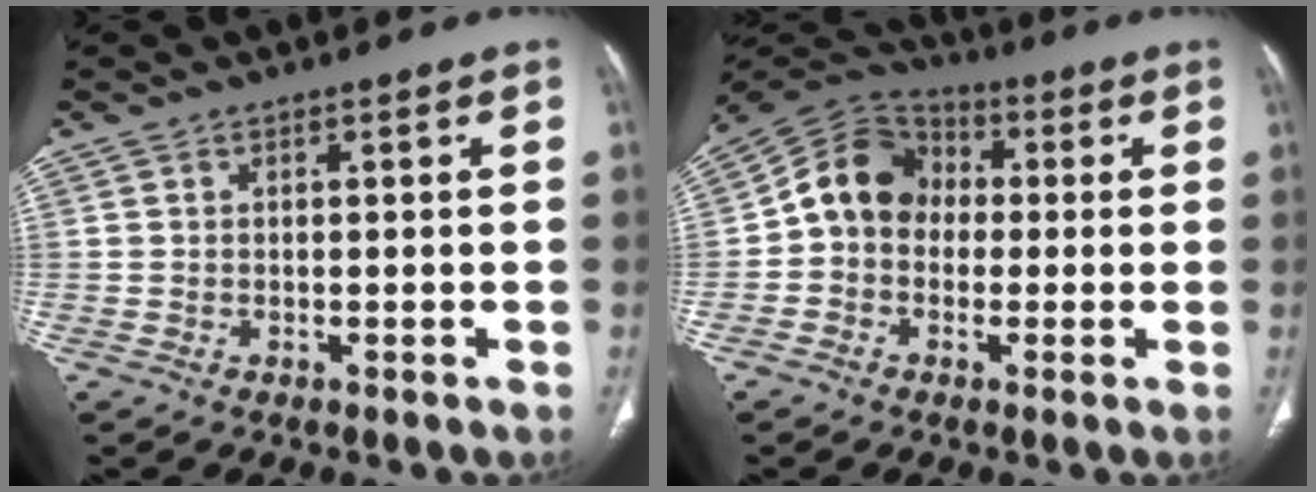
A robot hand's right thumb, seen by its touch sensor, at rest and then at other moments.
{"total": 10.8, "force": [-0.1, 9.2, 5.7], "torque": [-0.081, 0.035, -0.019]}